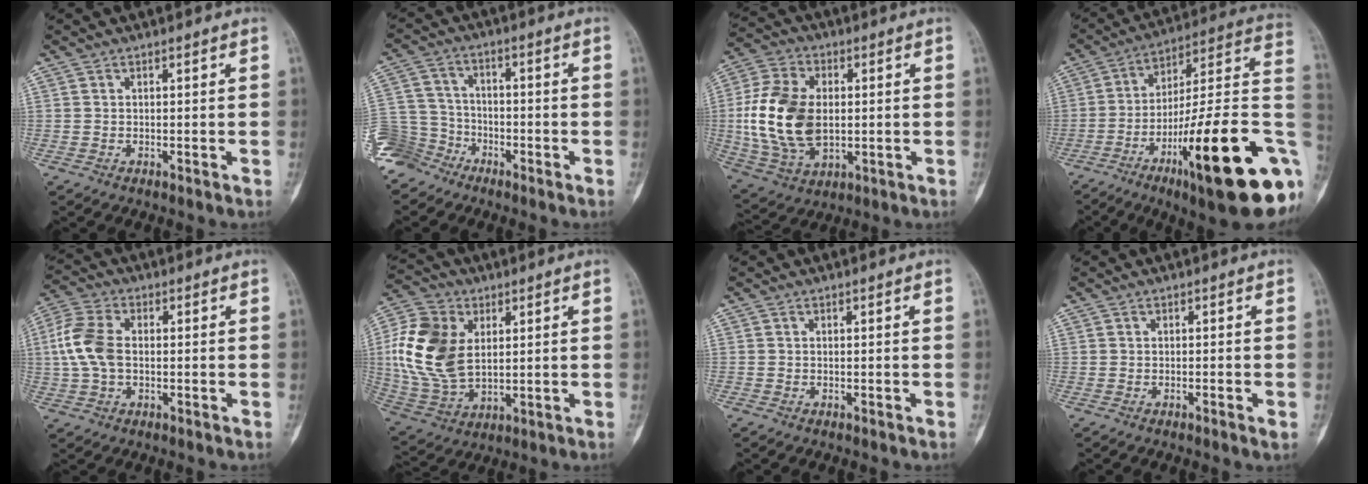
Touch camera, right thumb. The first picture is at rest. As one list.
[{"total": 9.4, "force": [-6.7, 6.6, 0.7], "torque": [-0.009, 0.048, -0.136]}, {"total": 18.0, "force": [0.2, 11.6, 13.8], "torque": [-0.269, -0.002, 0.012]}, {"total": 30.0, "force": [-9.6, 6.5, 27.7], "torque": [-0.345, 0.040, -0.144]}, {"total": 9.4, "force": [0.3, 6.0, 7.3], "torque": [-0.167, 0.017, 0.000]}, {"total": 17.2, "force": [3.0, 11.6, 12.4], "torque": [-0.244, -0.007, 0.060]}, {"total": 0.0}, {"total": 1.3, "force": [-0.5, 0.1, 1.2], "torque": [-0.023, -0.002, -0.008]}]